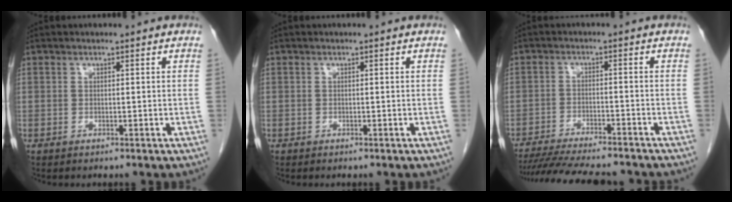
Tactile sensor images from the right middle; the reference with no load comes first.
{"total": 0.0}
{"total": 15.3, "force": [-13.7, 2.1, 6.5], "torque": [-0.118, -0.021, -0.199]}